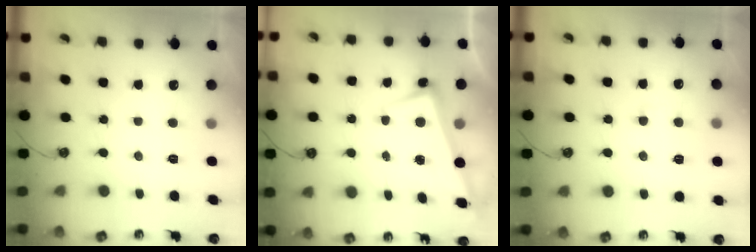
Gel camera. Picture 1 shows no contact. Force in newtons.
{"total": 2.6, "press": 2.5, "slide": 0.7}
{"total": 2.6, "press": 2.5, "slide": 0.9}